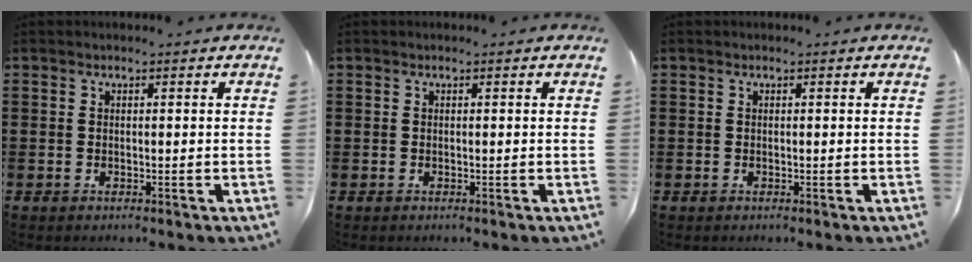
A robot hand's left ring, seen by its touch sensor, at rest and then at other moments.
{"total": 0.0}
{"total": 0.0}